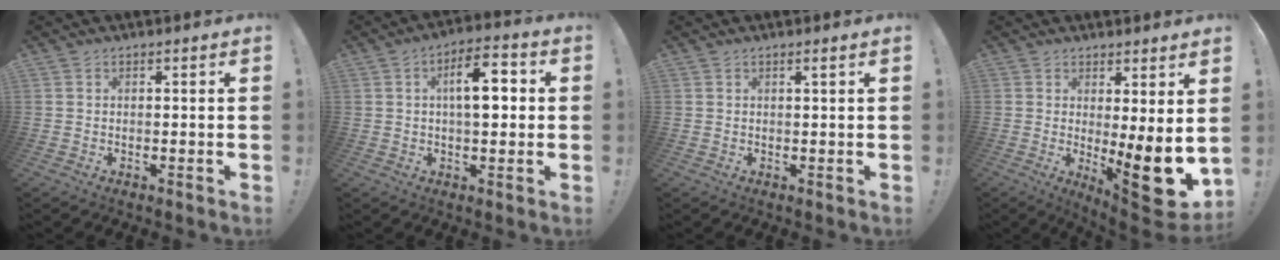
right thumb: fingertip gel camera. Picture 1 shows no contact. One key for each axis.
{"total": 10.5, "fx": 1.3, "fy": 4.7, "fz": 9.3, "tx": -0.149, "ty": 0.012, "tz": 0.018}
{"total": 1.3, "fx": 0.5, "fy": -0.3, "fz": 1.2, "tx": -0.023, "ty": 0.001, "tz": 0.006}
{"total": 13.8, "fx": -2.2, "fy": 2.3, "fz": 13.5, "tx": -0.156, "ty": -0.024, "tz": -0.029}